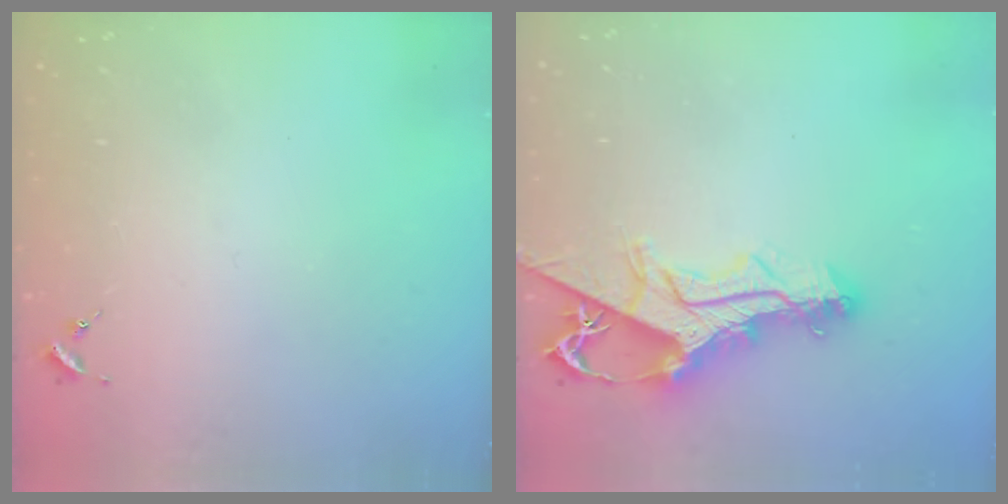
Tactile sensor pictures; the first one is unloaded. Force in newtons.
{"total": 13.3, "press": 13.2, "slide": 1.5}